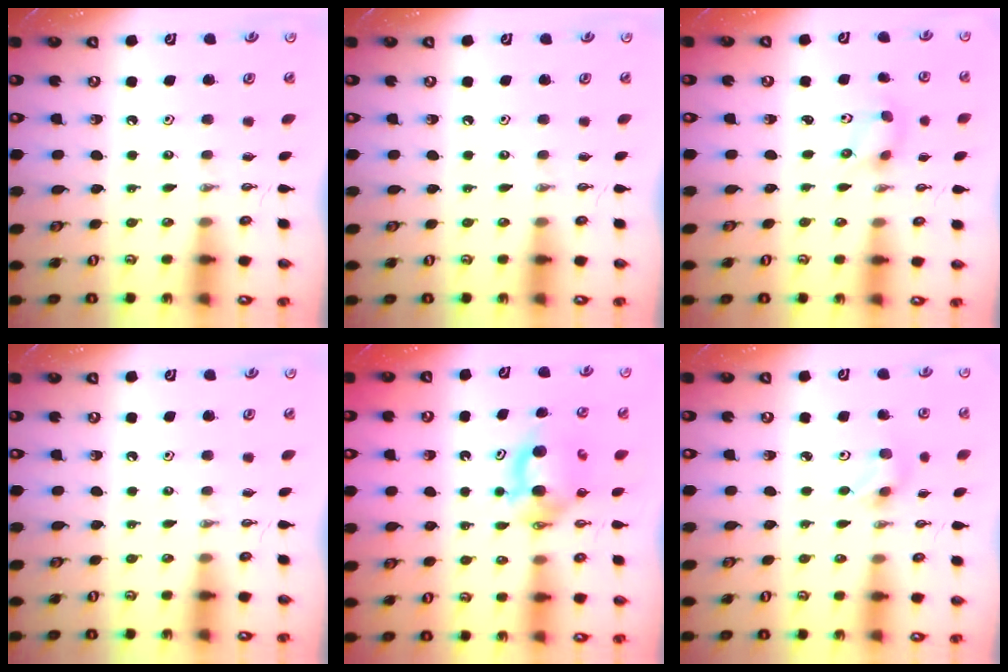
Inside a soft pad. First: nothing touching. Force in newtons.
{"total": 0.0}
{"total": 1.9, "press": 1.7, "slide": 0.7}
{"total": 0.0}
{"total": 6.2, "press": 5.9, "slide": 2.0}
{"total": 3.5, "press": 3.4, "slide": 0.8}